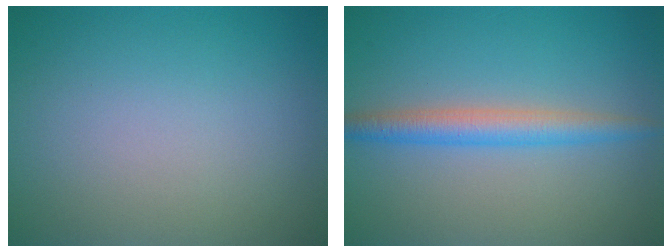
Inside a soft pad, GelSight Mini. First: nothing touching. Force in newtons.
{"total": 3.1, "press": 3.1, "slide": 0.1}